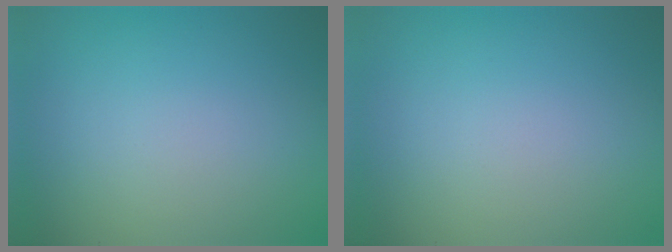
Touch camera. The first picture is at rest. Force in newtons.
{"total": 0.0}